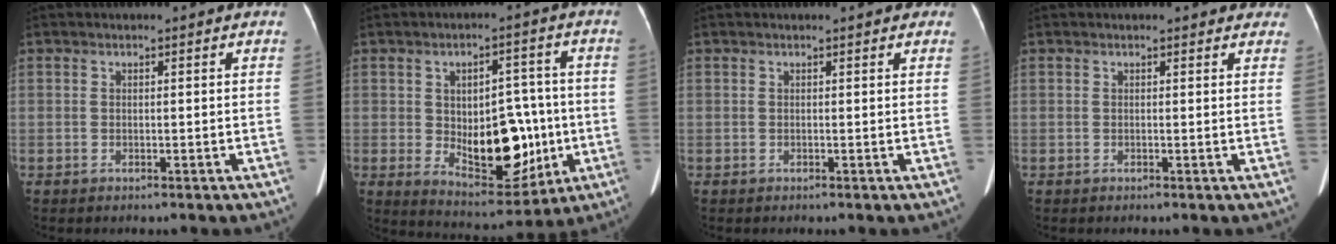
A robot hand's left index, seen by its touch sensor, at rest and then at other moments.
{"total": 12.9, "force": [-1.4, 6.8, 10.8], "torque": [-0.157, 0.010, -0.003]}
{"total": 3.4, "force": [2.9, 1.1, 1.5], "torque": [-0.015, 0.011, 0.021]}
{"total": 4.4, "force": [3.9, 1.5, 1.3], "torque": [-0.004, 0.006, 0.031]}